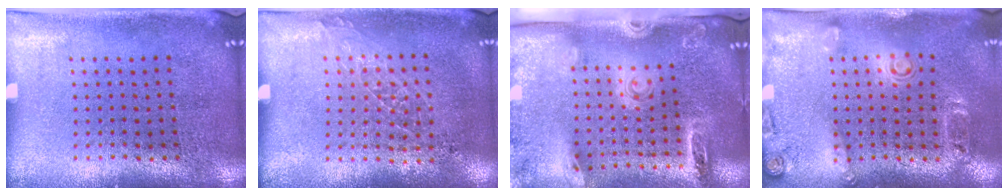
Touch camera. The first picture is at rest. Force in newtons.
{"total": 0.9, "press": 0.8, "slide": 0.2}
{"total": 2.6, "press": 1.9, "slide": 1.8}
{"total": 1.8, "press": 1.2, "slide": 1.3}